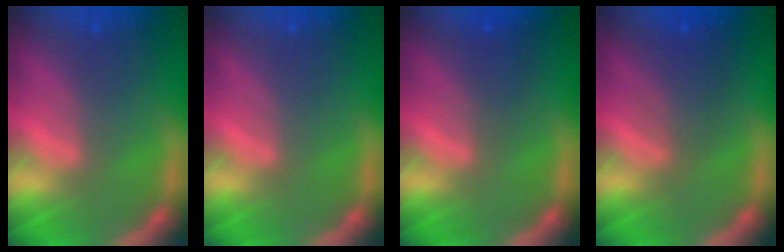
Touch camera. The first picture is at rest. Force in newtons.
{"total": 0.0}
{"total": 1.5}
{"total": 2.5}